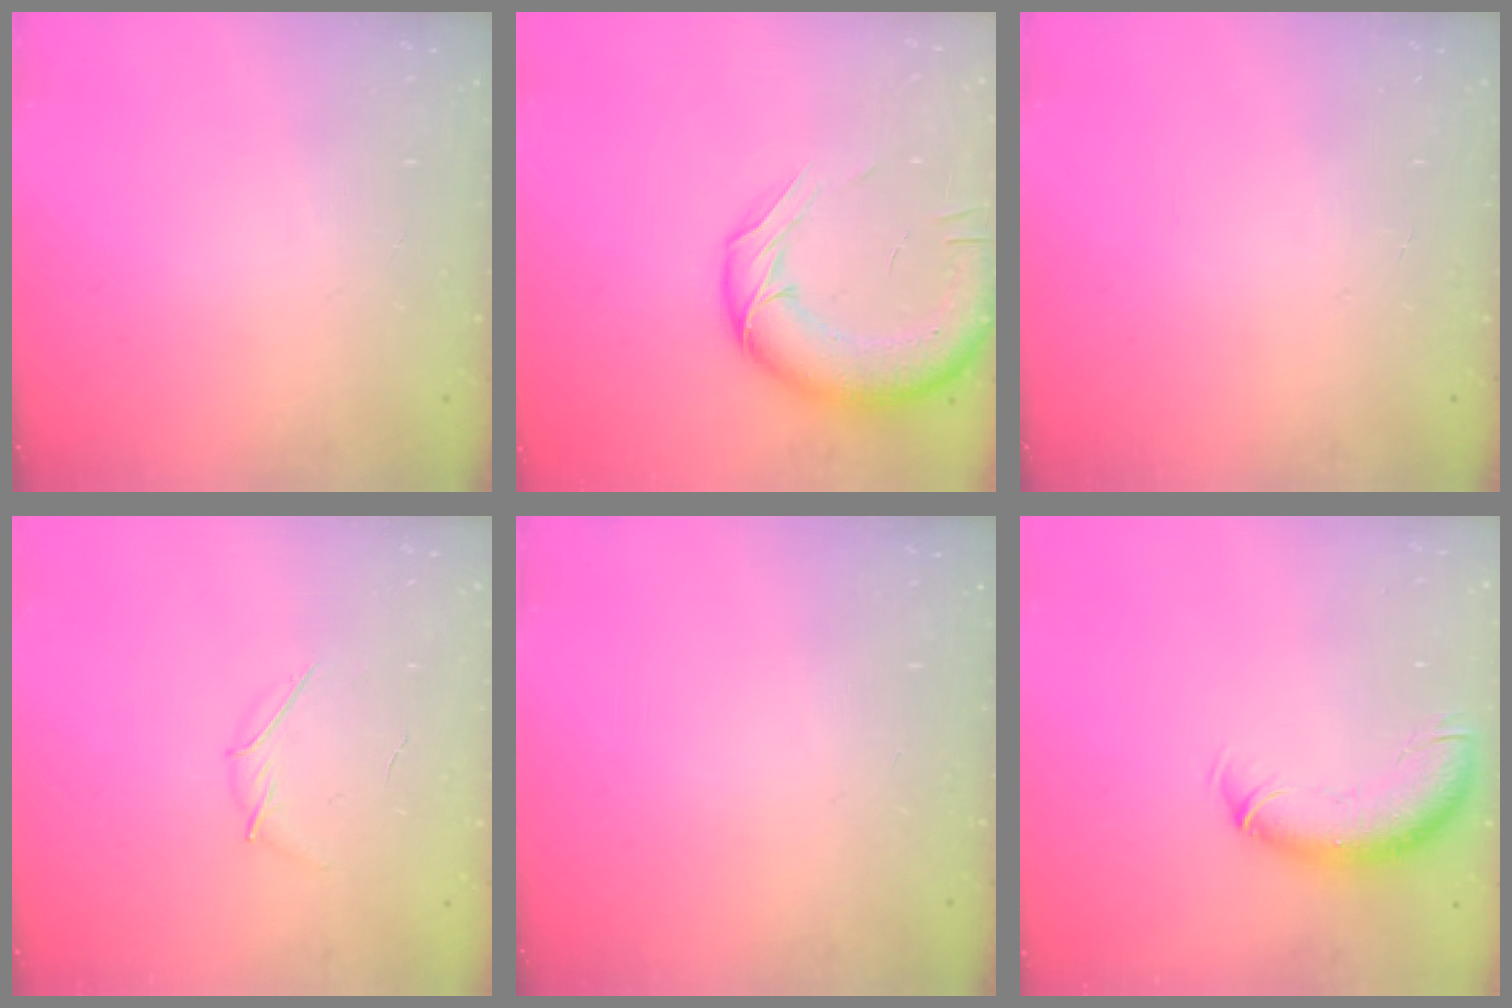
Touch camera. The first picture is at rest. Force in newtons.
{"total": 15.6, "press": 15.2, "slide": 3.6}
{"total": 0.0}
{"total": 3.9, "press": 3.7, "slide": 1.1}
{"total": 0.0}
{"total": 11.5, "press": 11.3, "slide": 2.3}